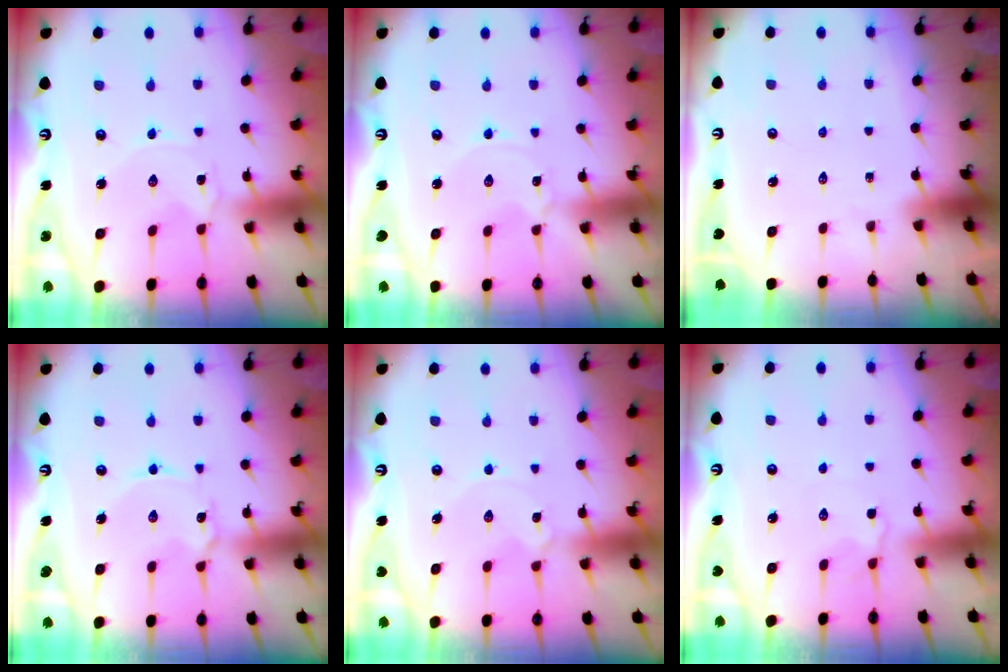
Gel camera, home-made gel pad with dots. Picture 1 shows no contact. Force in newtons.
{"total": 0.0}
{"total": 0.0}
{"total": 2.2, "press": 2.2, "slide": 0.3}
{"total": 1.2, "press": 1.2, "slide": 0.1}
{"total": 2.8, "press": 2.6, "slide": 1.1}